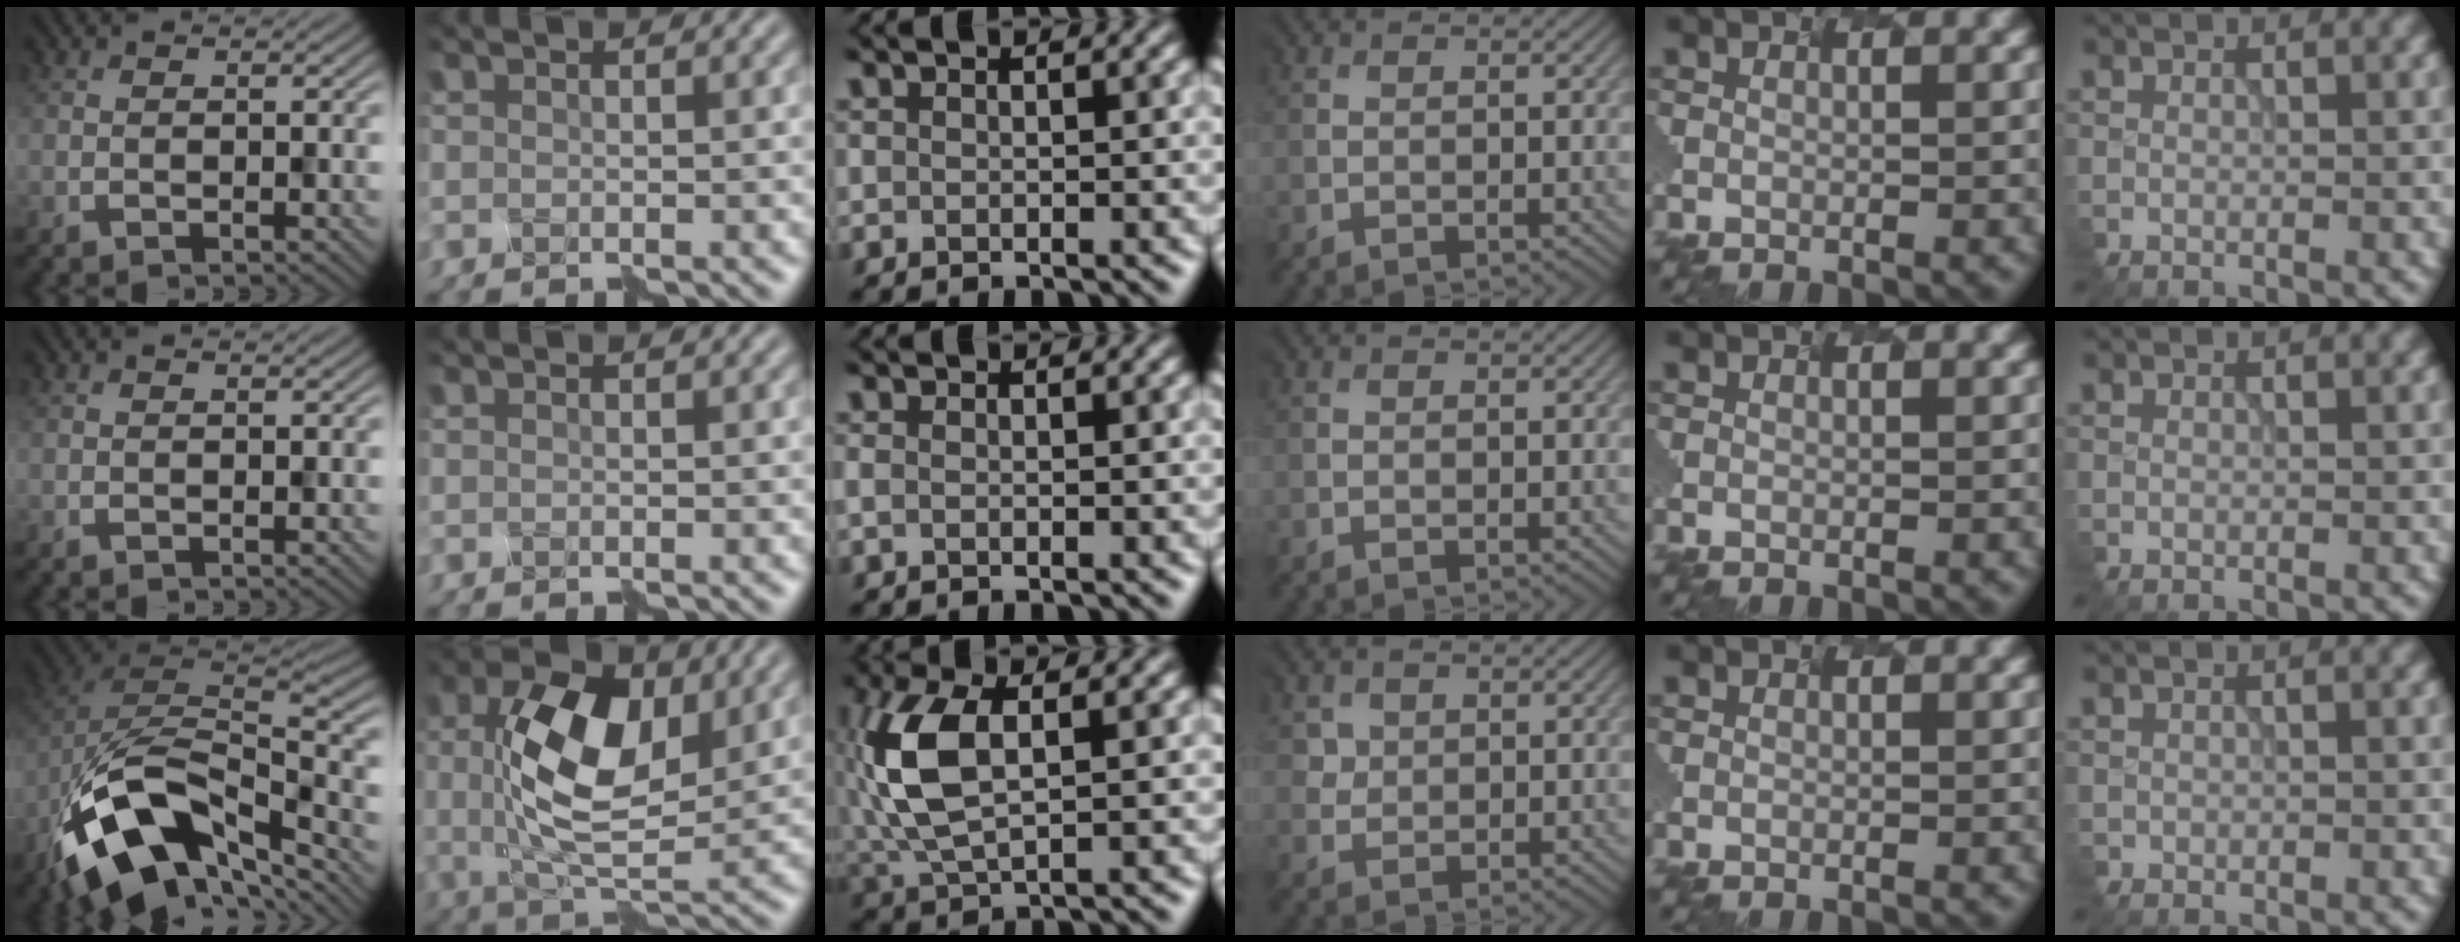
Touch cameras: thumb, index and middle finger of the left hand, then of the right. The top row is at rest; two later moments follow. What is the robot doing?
{"motion": "disassemble", "object": "markers"}